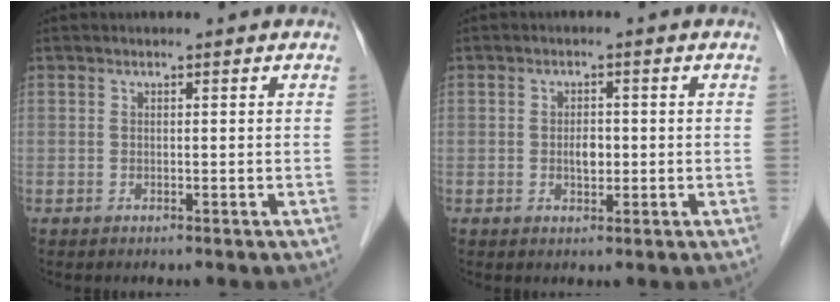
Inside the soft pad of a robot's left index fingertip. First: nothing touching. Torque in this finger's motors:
{"motor_torque": [0.47, 0.13, 0.04, 0.01]}